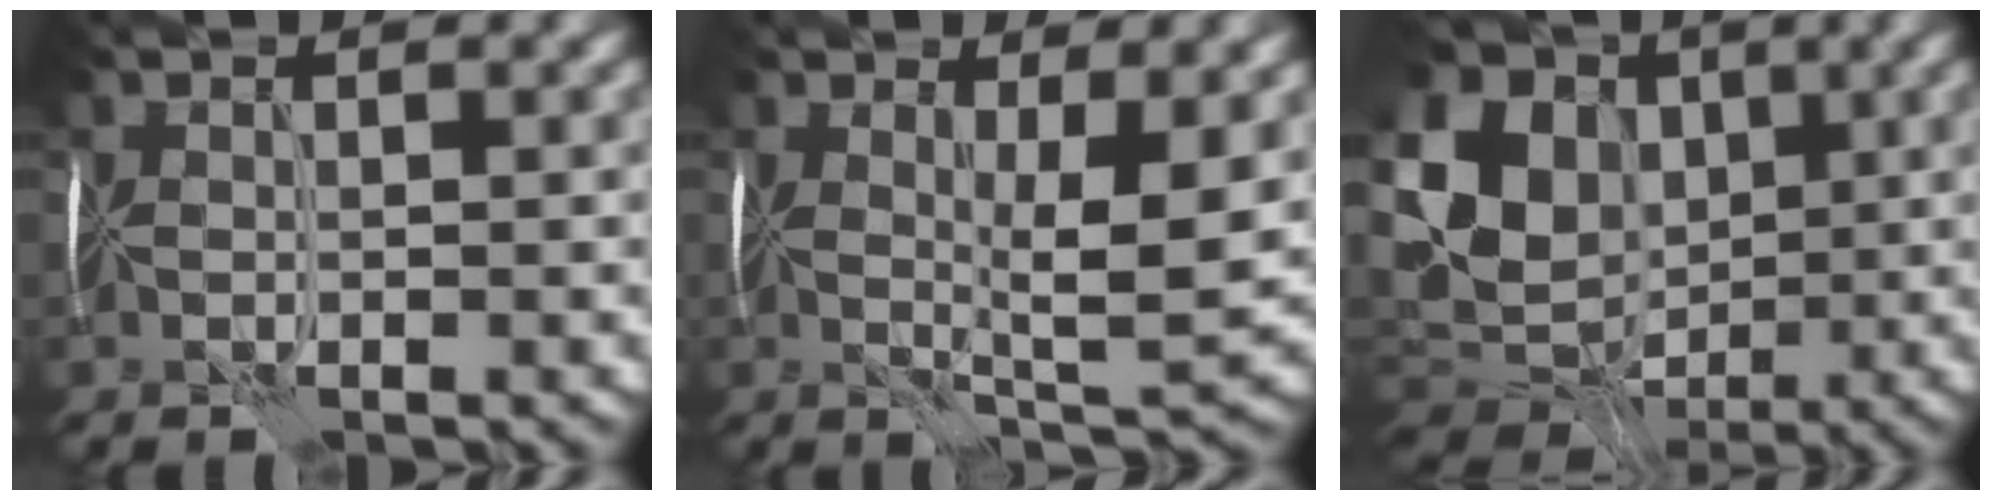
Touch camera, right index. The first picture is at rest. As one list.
[{"total": 4.4, "force": [1.0, 1.0, 4.2], "torque": [-0.066, -0.011, 0.020]}, {"total": 16.6, "force": [3.1, 13.7, 8.8], "torque": [-0.218, 0.033, 0.043]}]